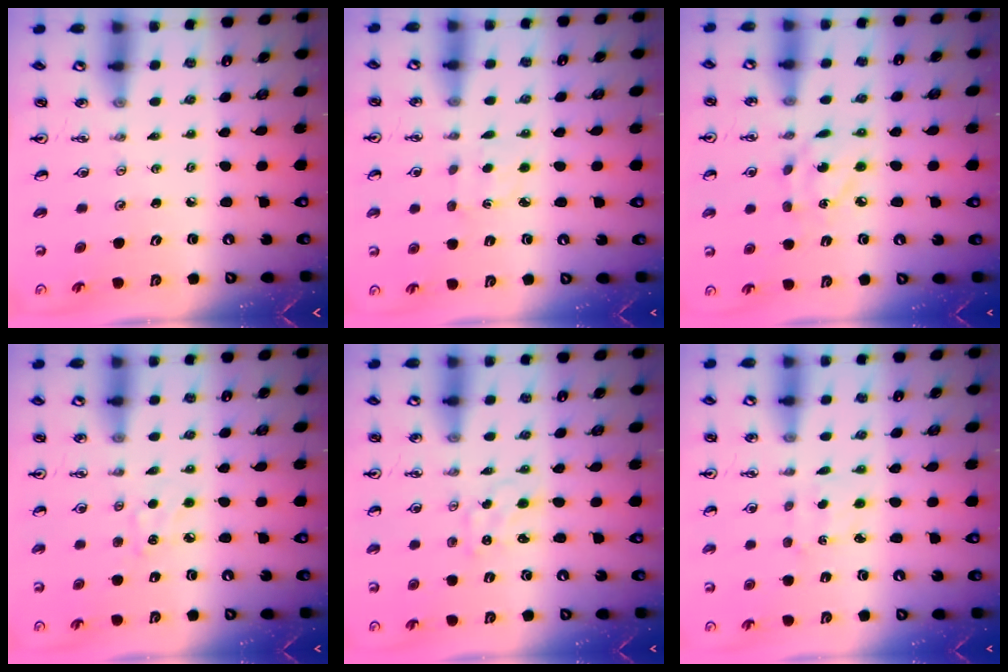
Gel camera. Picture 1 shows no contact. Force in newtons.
{"total": 1.8, "press": 1.7, "slide": 0.5}
{"total": 6.6, "press": 6.6, "slide": 0.4}
{"total": 5.0, "press": 5.0, "slide": 0.6}
{"total": 0.8, "press": 0.8, "slide": 0.3}
{"total": 2.5, "press": 2.4, "slide": 0.6}